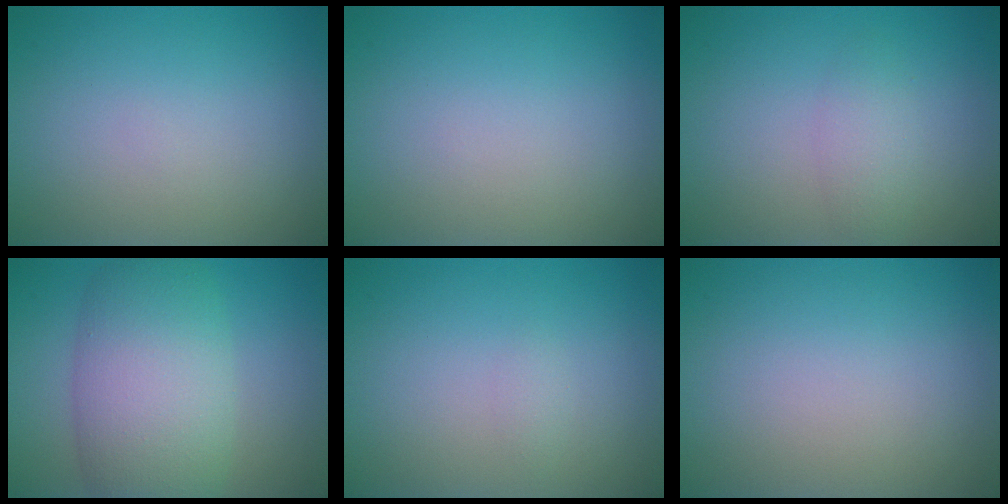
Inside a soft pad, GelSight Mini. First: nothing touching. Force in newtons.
{"total": 0.0}
{"total": 1.8, "press": 1.8, "slide": 0.0}
{"total": 8.6, "press": 8.6, "slide": 0.3}
{"total": 0.6, "press": 0.6, "slide": 0.1}
{"total": 0.0}